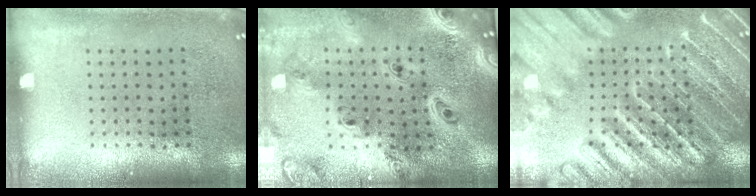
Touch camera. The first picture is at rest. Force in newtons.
{"total": 4.1, "press": 3.1, "slide": 2.7}
{"total": 4.7, "press": 4.7, "slide": 0.5}